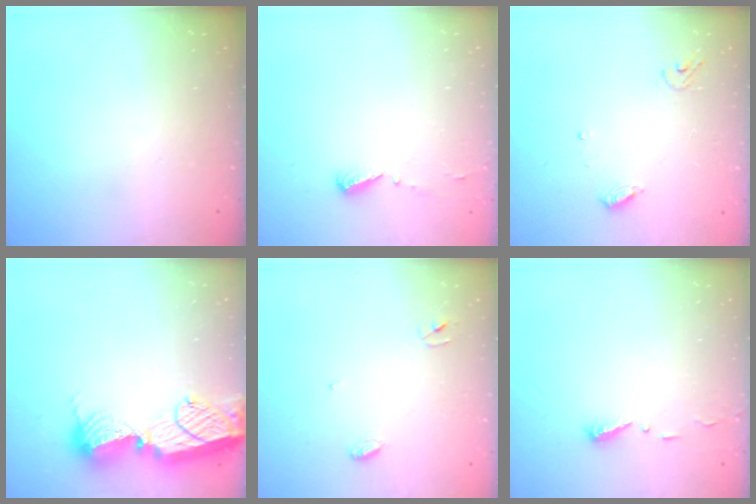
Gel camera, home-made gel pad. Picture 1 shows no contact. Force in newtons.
{"total": 4.7, "press": 4.7, "slide": 0.4}
{"total": 3.6, "press": 3.6, "slide": 0.3}
{"total": 15.2, "press": 15.1, "slide": 1.3}
{"total": 3.3, "press": 3.3, "slide": 0.3}
{"total": 4.7, "press": 4.7, "slide": 0.5}